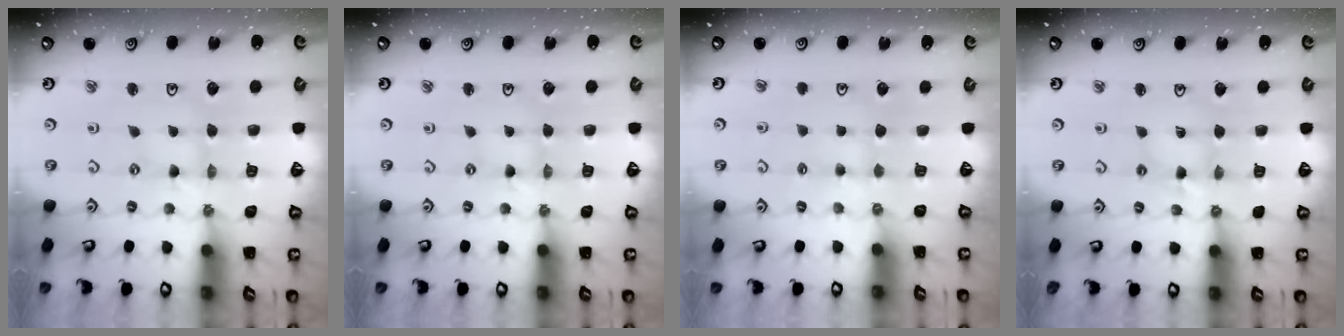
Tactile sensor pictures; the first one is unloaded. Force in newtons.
{"total": 0.0}
{"total": 2.4, "press": 2.4, "slide": 0.4}
{"total": 4.5, "press": 4.5, "slide": 0.3}